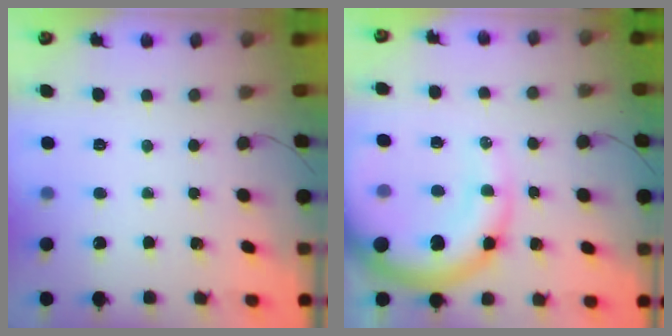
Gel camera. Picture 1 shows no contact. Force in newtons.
{"total": 15.9, "press": 15.4, "slide": 3.7}